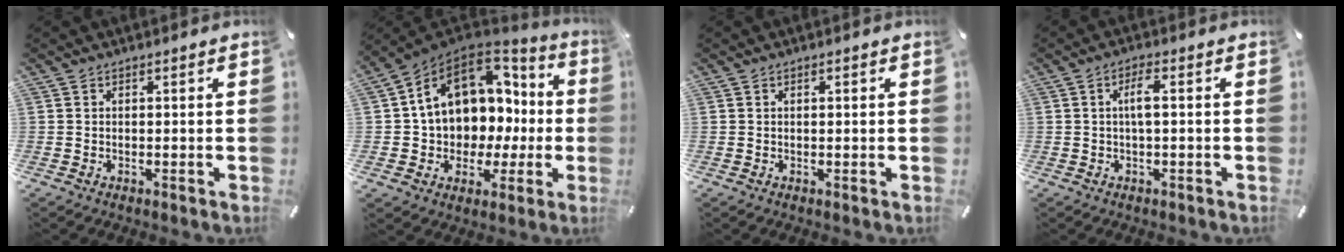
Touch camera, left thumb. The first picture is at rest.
{"total": 13.8, "force": [4.5, 10.9, 7.3], "torque": [-0.136, -0.033, 0.086]}
{"total": 0.7, "force": [0.2, 0.4, 0.5], "torque": [-0.010, 0.004, 0.003]}
{"total": 4.3, "force": [0.2, 0.9, 4.2], "torque": [-0.081, 0.005, 0.000]}